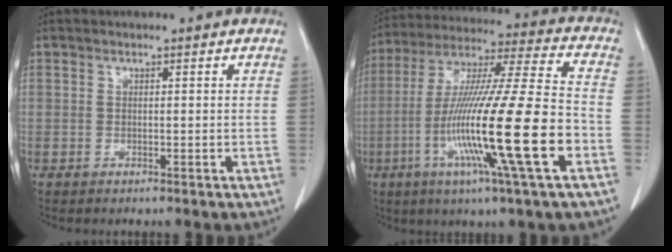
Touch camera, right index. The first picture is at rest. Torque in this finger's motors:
{"motor_torque": [2.13, -0.01, 1.05, 0.21]}